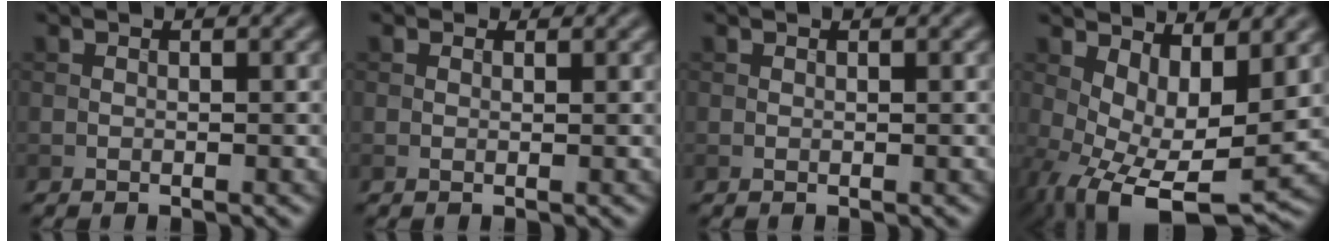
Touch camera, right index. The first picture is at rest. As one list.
[{"total": 0.6, "force": [0.4, 0.4, 0.2], "torque": [-0.003, -0.003, 0.002]}, {"total": 0.0}, {"total": 8.7, "force": [0.2, 4.4, 7.5], "torque": [-0.134, -0.024, 0.014]}]